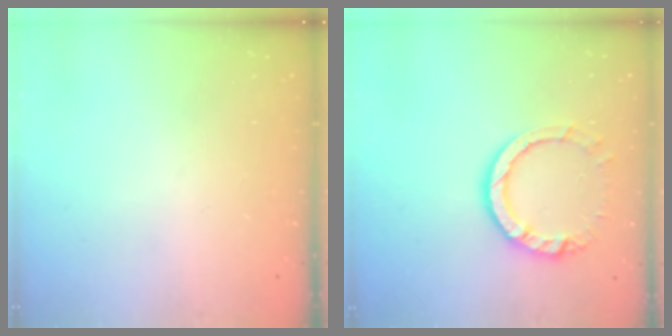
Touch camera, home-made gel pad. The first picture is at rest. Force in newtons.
{"total": 11.3, "press": 11.2, "slide": 1.3}